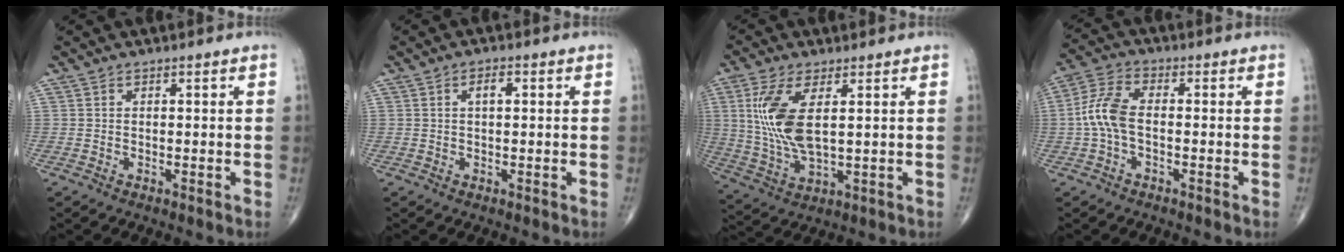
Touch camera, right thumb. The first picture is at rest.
{"total": 2.3, "force": [0.5, 1.0, 2.0], "torque": [-0.028, 0.003, 0.007]}
{"total": 12.1, "force": [2.6, 5.0, 10.7], "torque": [-0.238, -0.012, 0.060]}
{"total": 7.5, "force": [-0.8, 3.8, 6.3], "torque": [-0.147, 0.023, -0.023]}